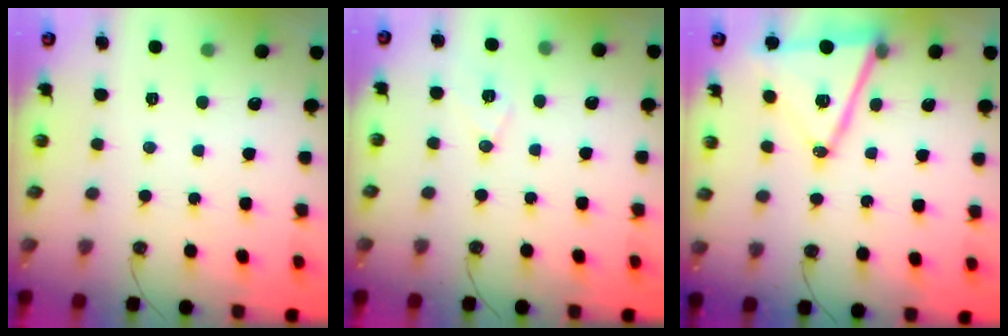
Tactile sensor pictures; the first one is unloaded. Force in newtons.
{"total": 7.5, "press": 6.6, "slide": 3.6}
{"total": 15.5, "press": 15.0, "slide": 4.1}